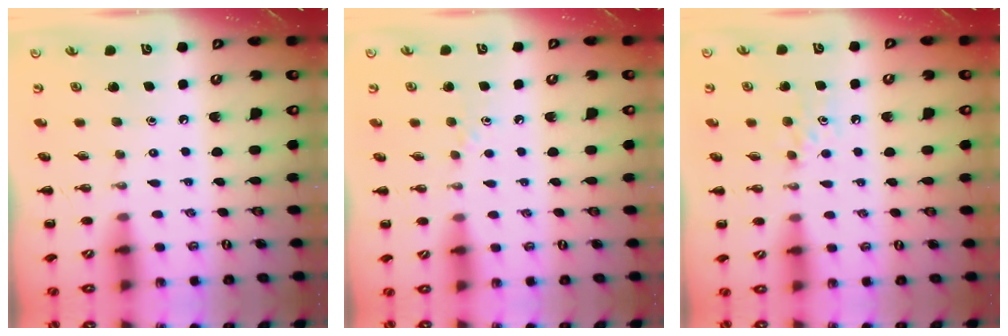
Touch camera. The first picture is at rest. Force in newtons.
{"total": 3.0, "press": 2.7, "slide": 1.2}
{"total": 4.5, "press": 4.3, "slide": 1.5}